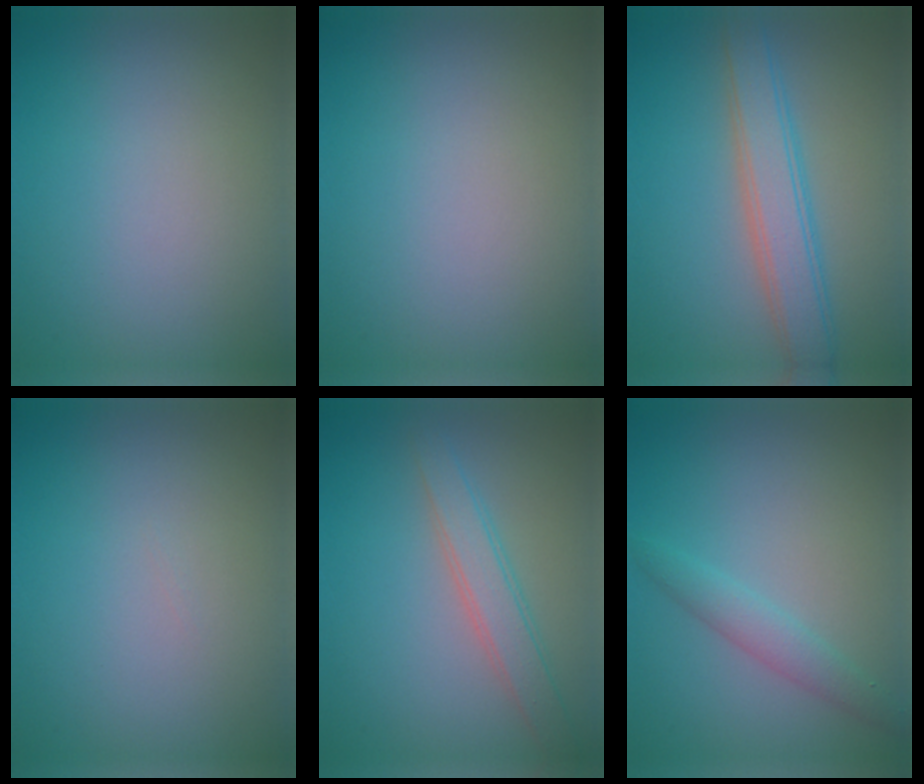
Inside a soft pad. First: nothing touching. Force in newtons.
{"total": 0.0}
{"total": 4.5, "press": 4.5, "slide": 0.1}
{"total": 0.0}
{"total": 2.9, "press": 2.9, "slide": 0.1}
{"total": 2.2, "press": 2.2, "slide": 0.1}